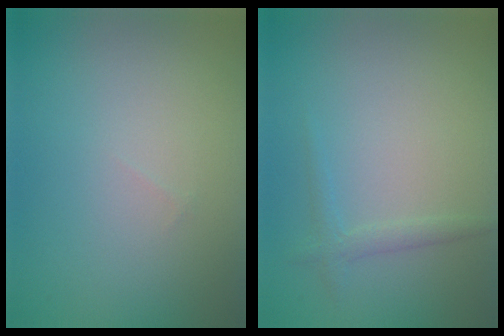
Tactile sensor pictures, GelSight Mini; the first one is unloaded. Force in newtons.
{"total": 1.3, "press": 1.3, "slide": 0.0}